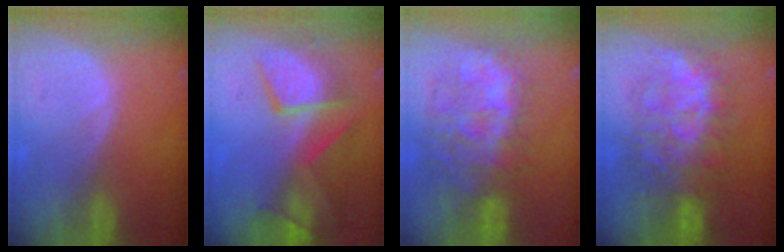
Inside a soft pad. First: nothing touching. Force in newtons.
{"total": 9.8, "press": 8.5, "slide": 4.8}
{"total": 10.9, "press": 10.2, "slide": 3.8}
{"total": 9.7, "press": 9.6, "slide": 0.7}